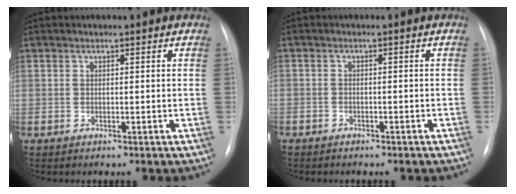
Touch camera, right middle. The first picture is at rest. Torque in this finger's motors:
{"motor_torque": [0.64, -0.69, -0.10, -0.21]}